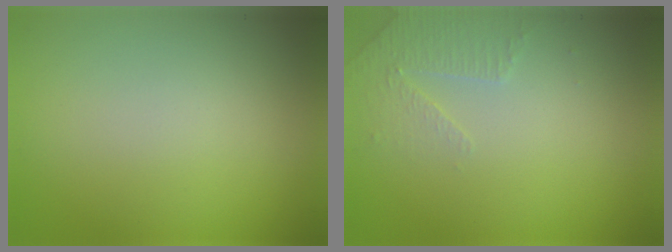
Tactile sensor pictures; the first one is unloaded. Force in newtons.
{"total": 1.9, "press": 1.8, "slide": 0.5}